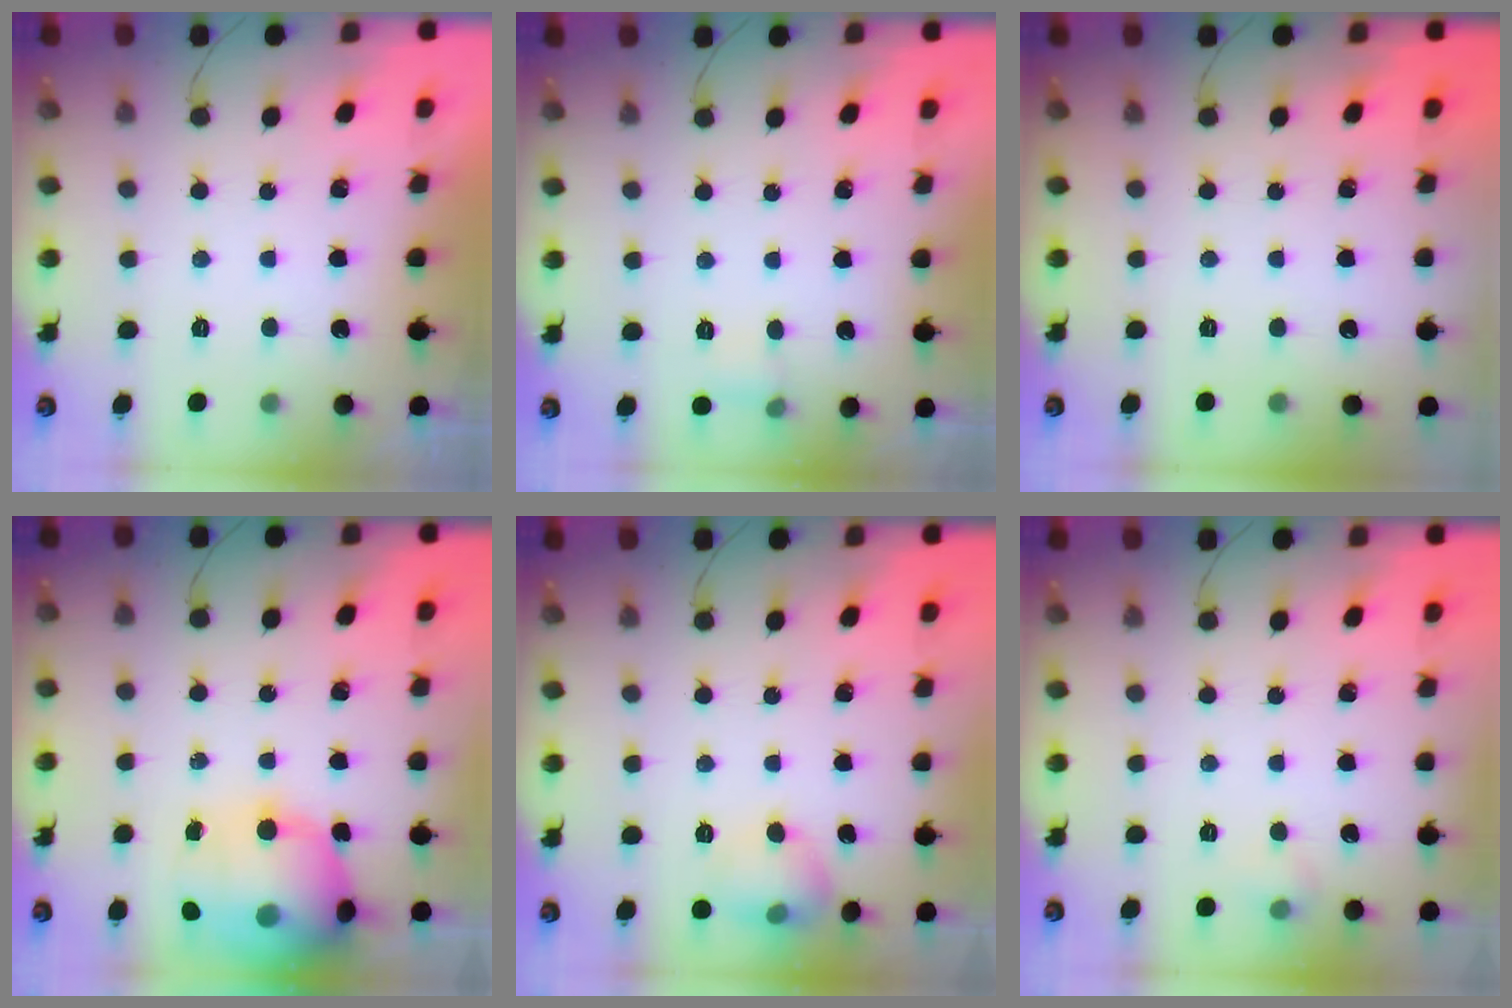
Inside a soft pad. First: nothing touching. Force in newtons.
{"total": 4.2, "press": 4.0, "slide": 1.5}
{"total": 0.0}
{"total": 18.9, "press": 18.7, "slide": 3.0}
{"total": 11.2, "press": 9.0, "slide": 6.7}
{"total": 4.5, "press": 4.2, "slide": 1.6}